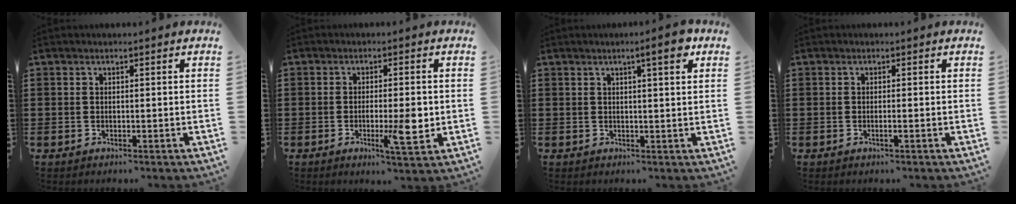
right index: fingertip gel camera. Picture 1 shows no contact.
{"total": 6.2, "force": [-1.1, 1.4, 6.0], "torque": [-0.097, -0.009, -0.019]}
{"total": 4.2, "force": [2.2, 0.5, 3.5], "torque": [-0.048, -0.005, 0.030]}
{"total": 0.8, "force": [-0.4, -0.1, 0.7], "torque": [-0.012, -0.004, -0.007]}